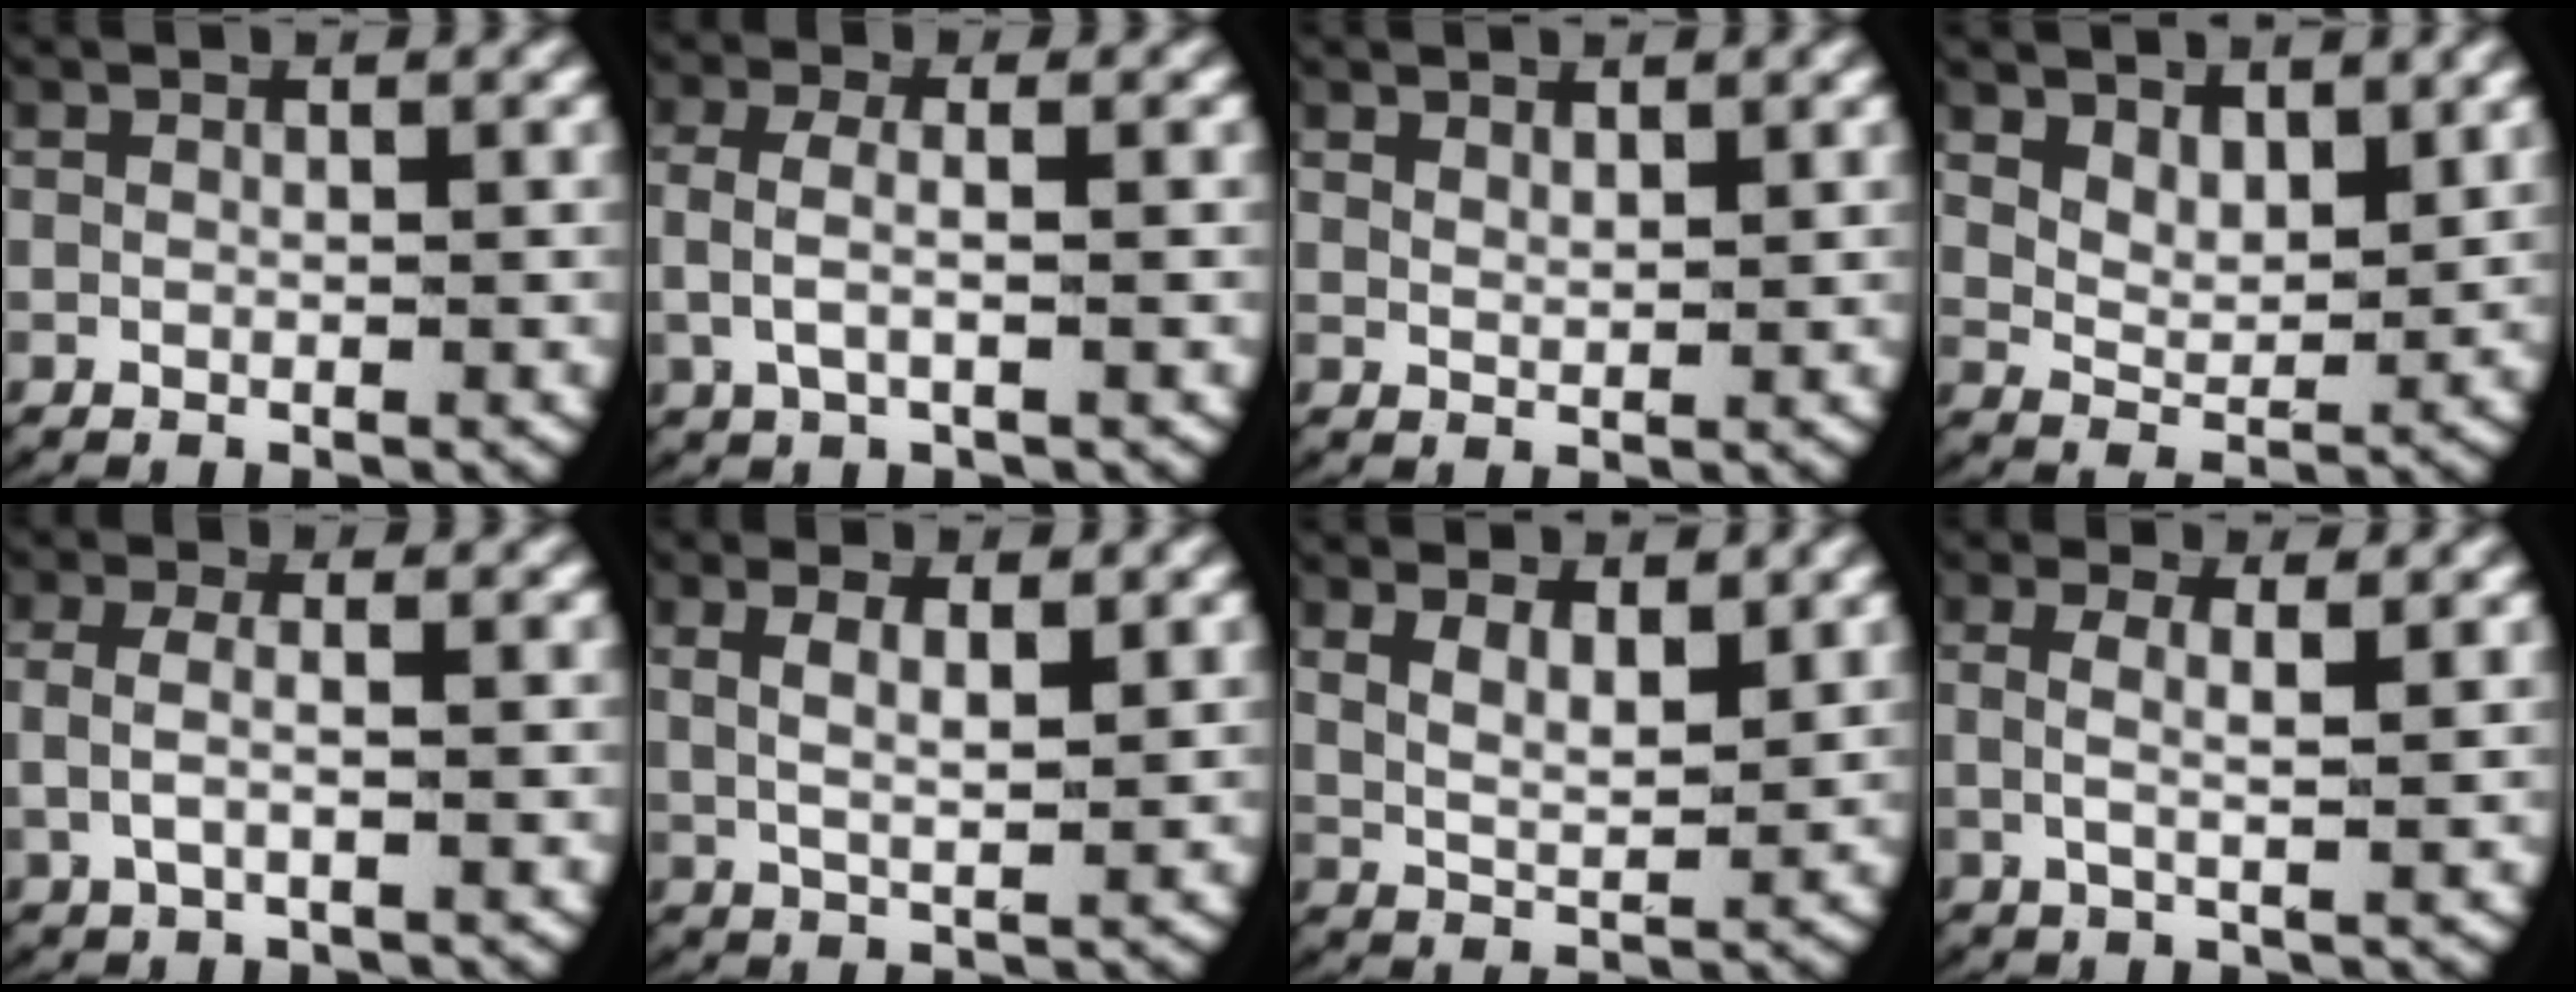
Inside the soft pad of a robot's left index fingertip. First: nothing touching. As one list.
[{"total": 3.4, "force": [0.2, 1.7, 3.0], "torque": [-0.072, -0.002, 0.004]}, {"total": 1.4, "force": [1.4, 0.0, 0.2], "torque": [-0.009, -0.007, 0.032]}, {"total": 3.3, "force": [2.2, 1.9, 1.5], "torque": [-0.038, -0.014, 0.042]}, {"total": 2.9, "force": [-0.3, 1.5, 2.5], "torque": [-0.065, -0.005, -0.002]}, {"total": 3.7, "force": [1.2, 1.7, 3.1], "torque": [-0.061, -0.006, 0.025]}, {"total": 3.7, "force": [1.8, 2.2, 2.3], "torque": [-0.048, -0.012, 0.031]}, {"total": 2.4, "force": [0.7, 0.5, 2.2], "torque": [-0.052, -0.010, 0.016]}]